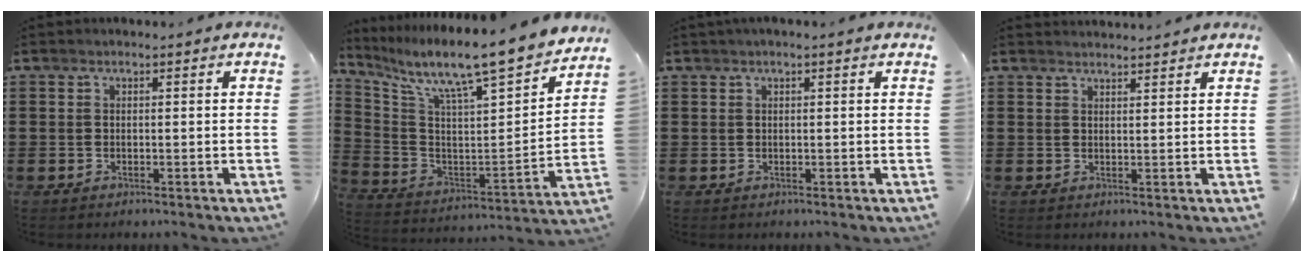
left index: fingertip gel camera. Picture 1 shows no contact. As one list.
[{"total": 10.4, "force": [9.3, 0.1, 4.7], "torque": [-0.116, -0.086, 0.143]}, {"total": 0.8, "force": [0.4, -0.1, 0.7], "torque": [-0.012, 0.000, 0.006]}, {"total": 1.6, "force": [1.6, -0.1, 0.0], "torque": [-0.004, -0.001, 0.033]}]